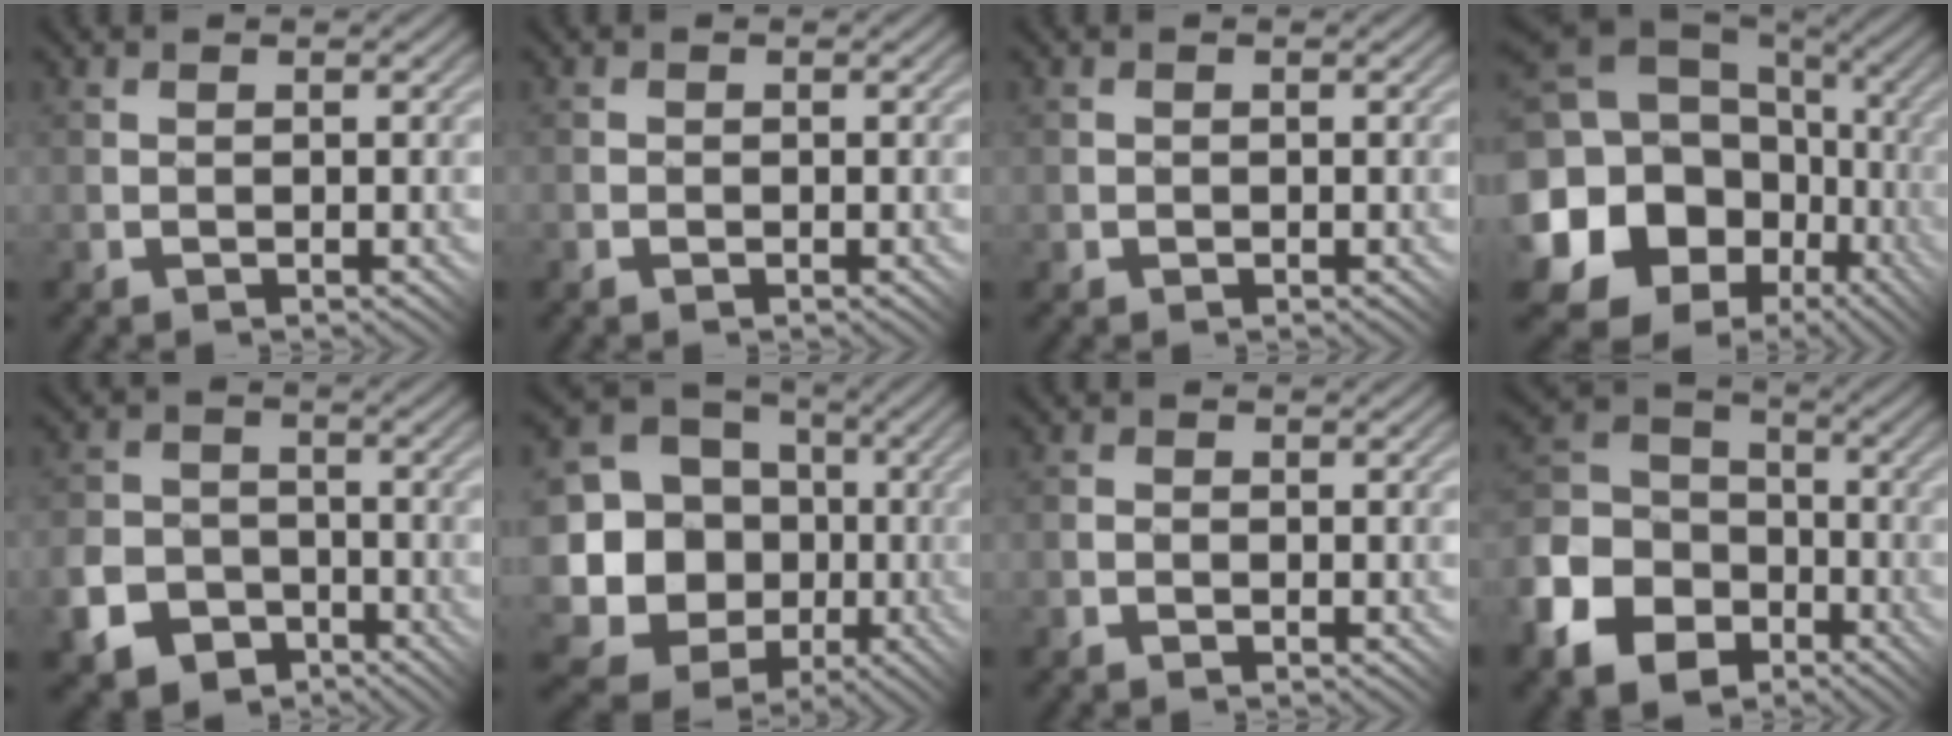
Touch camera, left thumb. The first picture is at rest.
{"total": 1.0, "force": [-0.6, 0.7, 0.4], "torque": [-0.006, 0.000, -0.012]}
{"total": 0.6, "force": [0.0, 0.6, -0.1], "torque": [0.012, 0.004, 0.001]}
{"total": 20.9, "force": [-2.6, 18.3, 9.8], "torque": [-0.256, -0.018, -0.048]}
{"total": 7.6, "force": [-4.1, 5.6, 3.1], "torque": [-0.083, -0.019, -0.081]}
{"total": 19.8, "force": [-2.7, 18.2, 7.4], "torque": [-0.208, -0.012, -0.051]}
{"total": 1.4, "force": [-0.9, 0.8, 0.7], "torque": [-0.006, 0.004, -0.020]}
{"total": 14.0, "force": [-6.5, 10.4, 6.7], "torque": [-0.217, -0.034, -0.122]}